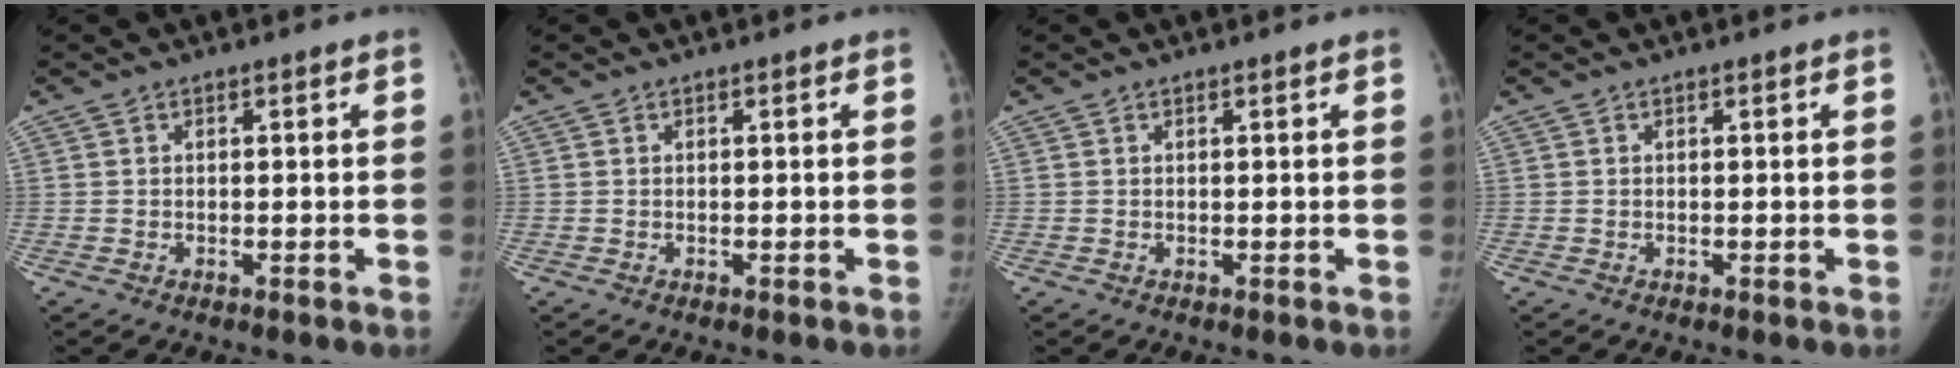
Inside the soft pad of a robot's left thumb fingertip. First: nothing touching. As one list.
[{"total": 0.0}, {"total": 0.0}, {"total": 0.0}]